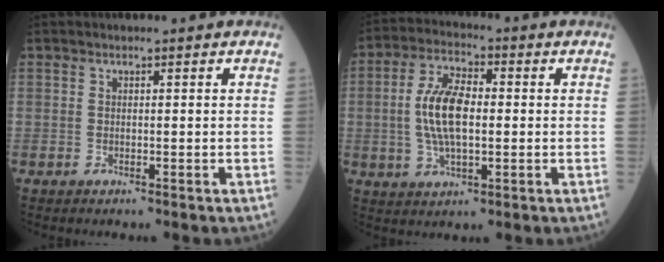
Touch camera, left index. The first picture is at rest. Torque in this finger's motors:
{"motor_torque": [0.29, 0.10, 0.36, 0.09]}